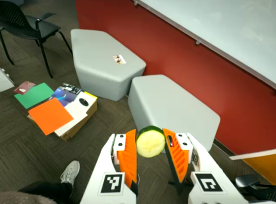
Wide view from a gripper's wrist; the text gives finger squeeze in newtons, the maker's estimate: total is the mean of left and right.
{"total": 11.0, "left": 12.2, "right": 9.8}